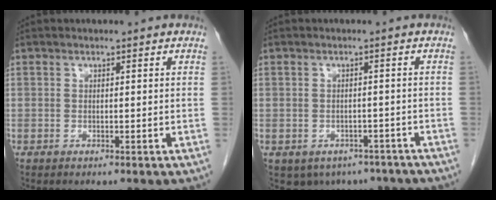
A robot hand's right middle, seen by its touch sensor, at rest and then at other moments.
{"total": 7.9, "force": [-5.6, 5.3, 1.9], "torque": [-0.020, 0.003, -0.063]}